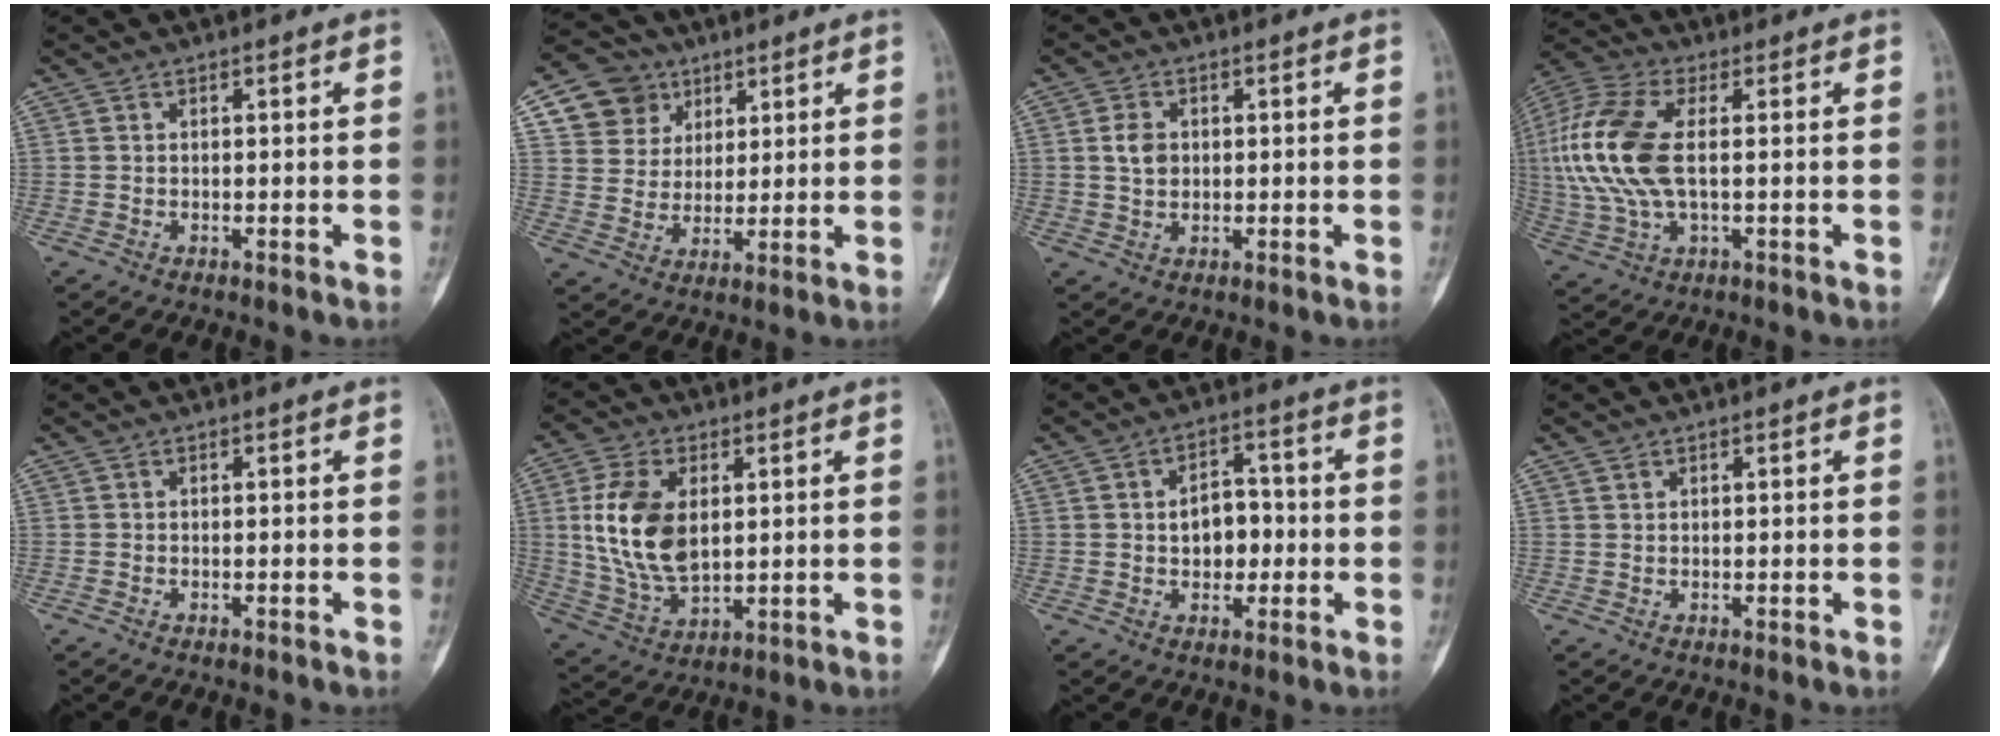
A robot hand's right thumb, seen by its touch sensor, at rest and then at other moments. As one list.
[{"total": 10.1, "force": [4.8, 8.6, 2.2], "torque": [-0.004, -0.016, 0.091]}, {"total": 3.8, "force": [0.6, 2.8, 2.5], "torque": [-0.036, -0.001, 0.010]}, {"total": 16.1, "force": [1.3, 7.8, 14.0], "torque": [-0.328, 0.012, 0.024]}, {"total": 0.0}, {"total": 14.7, "force": [2.4, 8.6, 11.6], "torque": [-0.221, -0.010, 0.054]}, {"total": 6.9, "force": [-0.5, 4.8, 4.9], "torque": [-0.038, 0.015, -0.011]}, {"total": 0.7, "force": [0.5, 0.4, 0.1], "torque": [0.002, -0.002, 0.009]}]